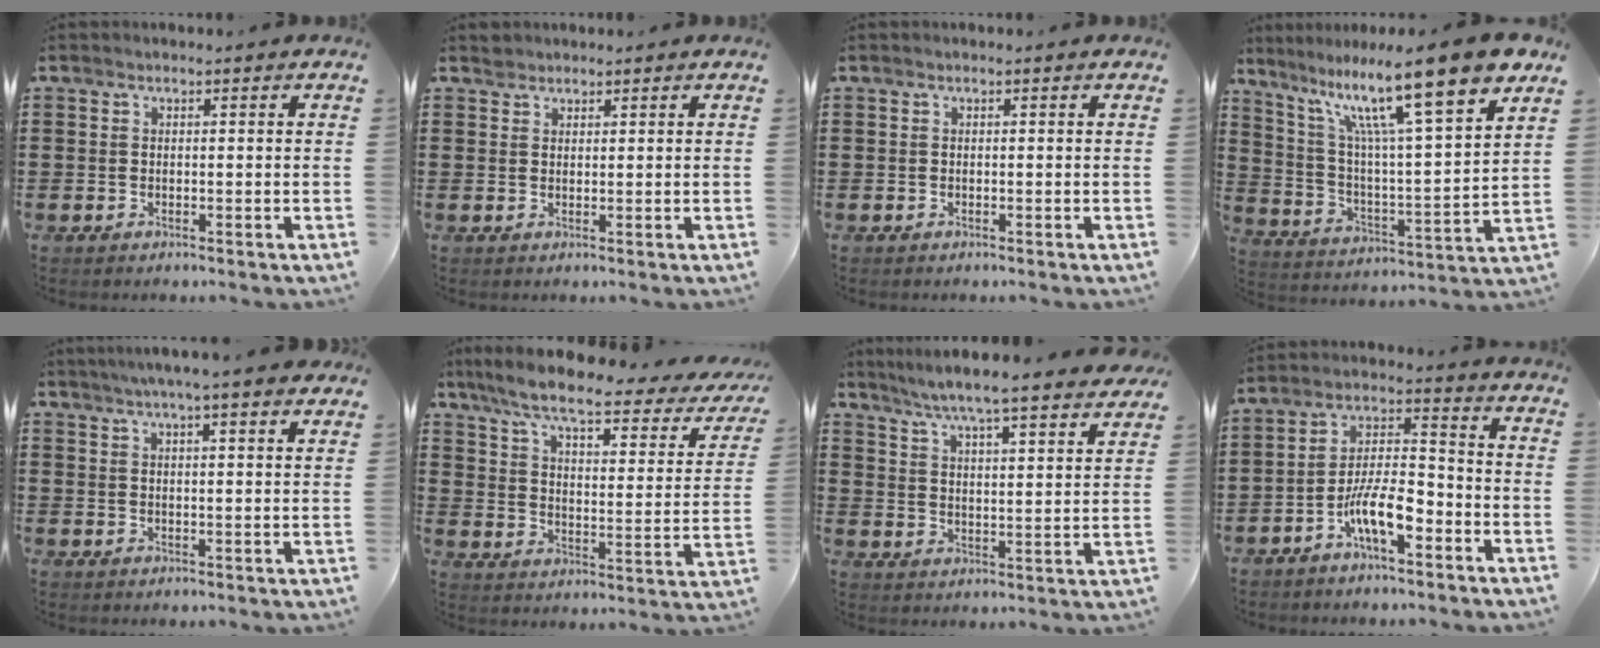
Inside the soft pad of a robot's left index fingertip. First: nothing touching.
{"total": 1.3, "force": [1.2, 0.5, -0.1], "torque": [-0.001, 0.002, 0.024]}
{"total": 0.0}
{"total": 15.7, "force": [11.3, 1.3, 10.8], "torque": [-0.216, -0.068, 0.178]}
{"total": 4.2, "force": [3.6, -0.4, 2.1], "torque": [-0.052, -0.004, 0.063]}
{"total": 7.3, "force": [5.7, 0.5, 4.5], "torque": [-0.110, -0.034, 0.092]}
{"total": 5.8, "force": [5.5, -0.7, 1.8], "torque": [-0.061, -0.041, 0.091]}
{"total": 8.4, "force": [-4.7, 2.7, 6.4], "torque": [-0.138, 0.006, -0.092]}